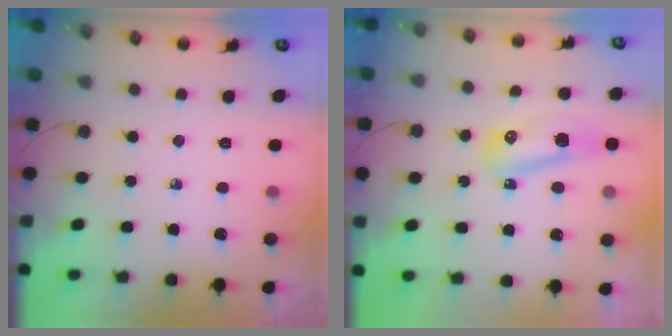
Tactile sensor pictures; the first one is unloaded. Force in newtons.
{"total": 8.1, "press": 8.0, "slide": 1.5}